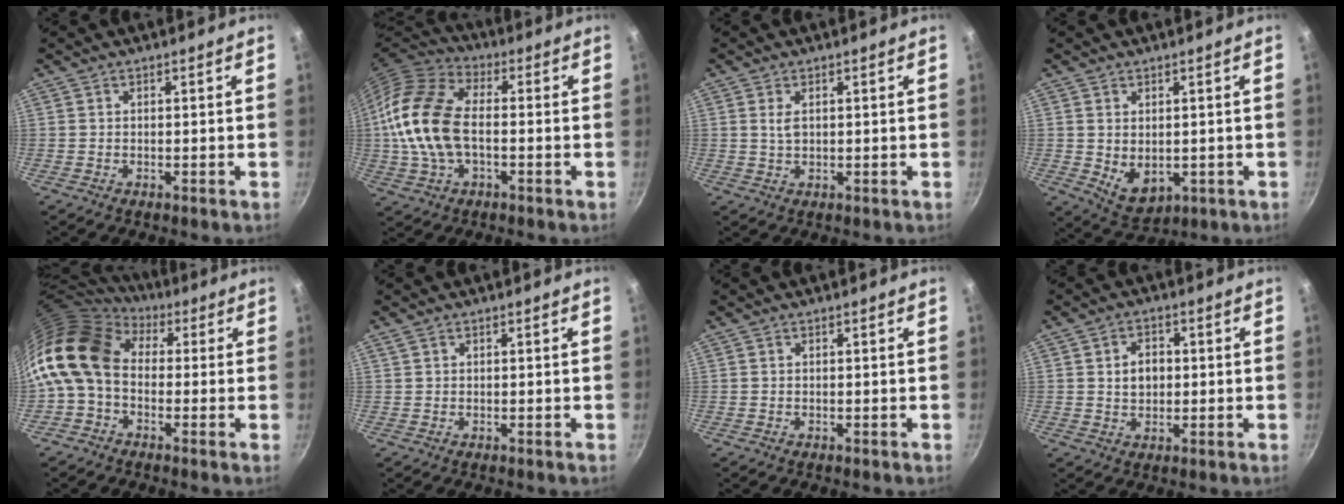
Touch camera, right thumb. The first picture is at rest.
{"total": 16.8, "force": [-1.1, 10.0, 13.5], "torque": [-0.258, 0.030, -0.033]}
{"total": 2.2, "force": [0.6, 1.3, 1.7], "torque": [-0.030, -0.004, 0.013]}
{"total": 6.4, "force": [0.1, 4.4, 4.6], "torque": [-0.064, -0.018, 0.019]}
{"total": 15.1, "force": [1.3, 11.0, 10.2], "torque": [-0.199, 0.025, 0.001]}
{"total": 0.9, "force": [0.5, 0.6, 0.4], "torque": [-0.007, 0.003, 0.010]}
{"total": 0.0}
{"total": 4.0, "force": [0.4, 3.1, 2.5], "torque": [-0.024, 0.006, 0.007]}